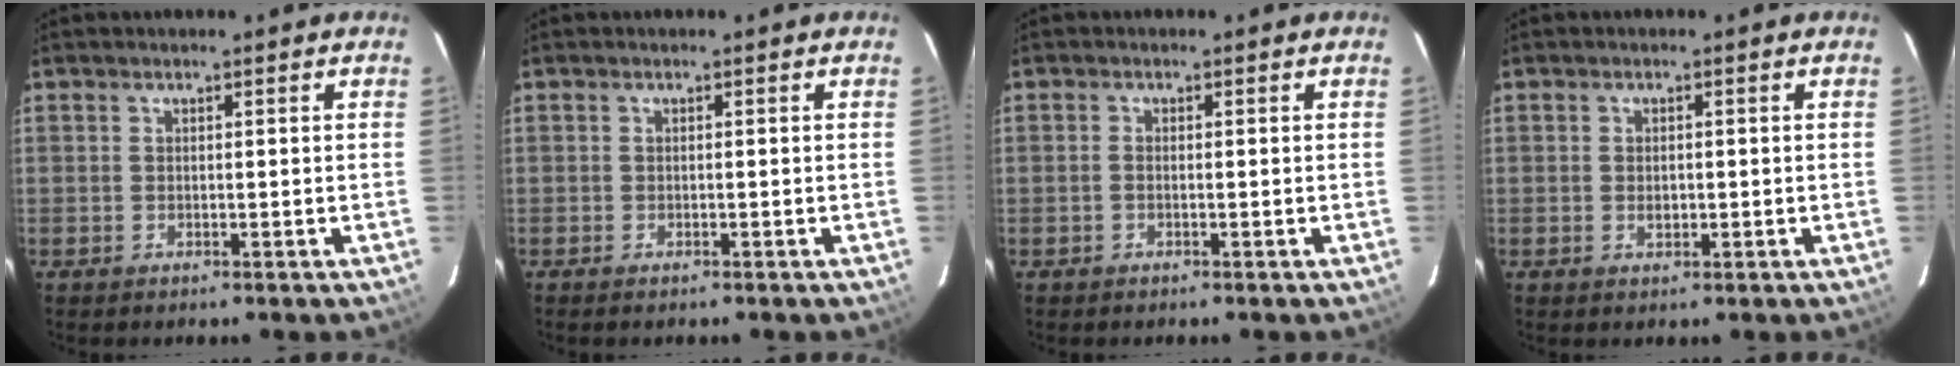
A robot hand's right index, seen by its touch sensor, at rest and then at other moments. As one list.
[{"total": 0.7, "force": [-0.6, 0.1, 0.3], "torque": [-0.007, -0.002, -0.011]}, {"total": 0.6, "force": [-0.3, 0.3, 0.4], "torque": [-0.009, 0.003, -0.007]}, {"total": 1.5, "force": [-0.2, 1.1, 1.0], "torque": [-0.018, 0.002, -0.003]}]